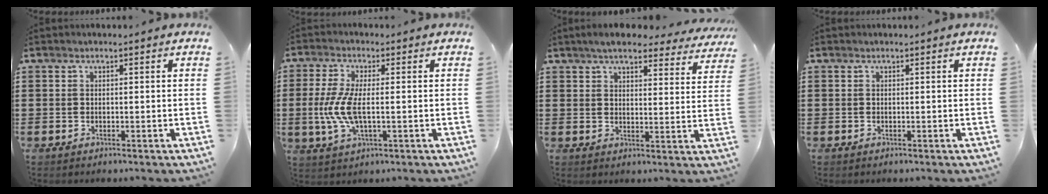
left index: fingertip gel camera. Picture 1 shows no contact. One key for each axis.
{"total": 6.9, "fx": -0.7, "fy": 2.5, "fz": 6.4, "tx": -0.156, "ty": -0.011, "tz": -0.023}
{"total": 5.6, "fx": 5.1, "fy": 1.1, "fz": 2.1, "tx": -0.051, "ty": -0.014, "tz": 0.089}
{"total": 0.0}